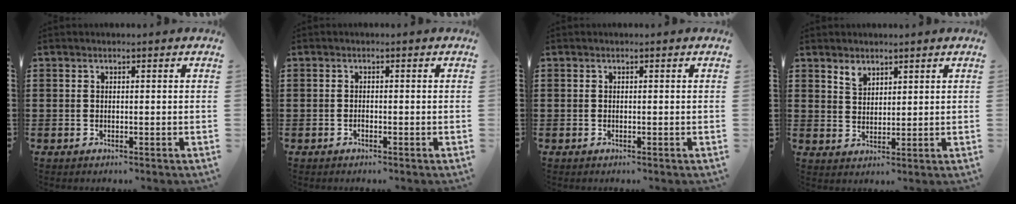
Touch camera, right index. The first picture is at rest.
{"total": 0.6, "force": [-0.4, 0.0, 0.5], "torque": [-0.012, -0.007, -0.006]}
{"total": 0.0}
{"total": 2.6, "force": [2.1, 1.5, 0.6], "torque": [-0.009, -0.001, 0.039]}